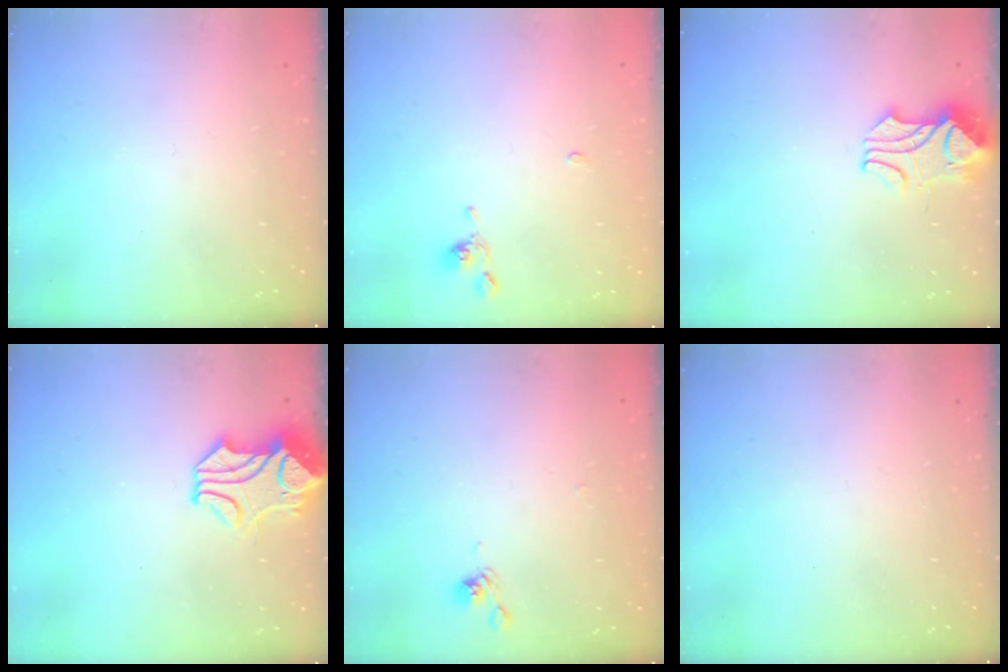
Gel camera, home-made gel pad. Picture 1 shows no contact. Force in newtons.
{"total": 0.0}
{"total": 2.4, "press": 2.3, "slide": 0.8}
{"total": 2.5, "press": 2.3, "slide": 1.0}
{"total": 3.4, "press": 3.3, "slide": 0.4}
{"total": 0.0}